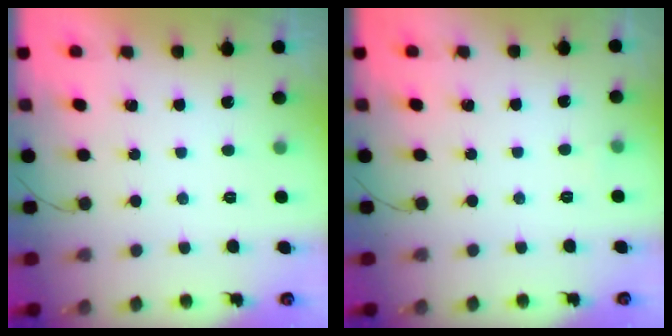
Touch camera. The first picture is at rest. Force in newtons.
{"total": 2.4, "press": 2.2, "slide": 0.9}